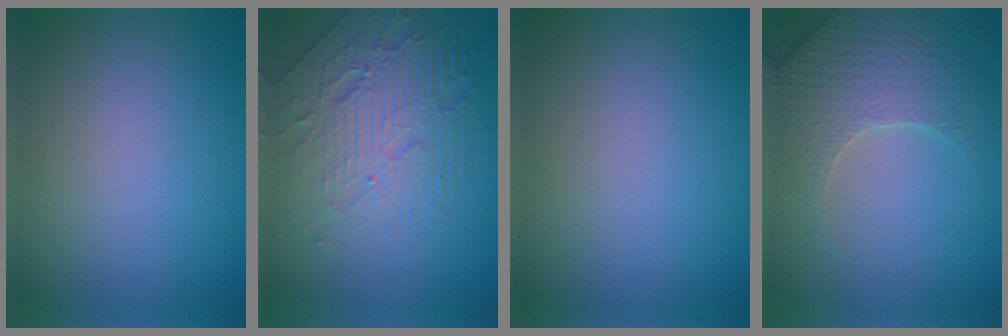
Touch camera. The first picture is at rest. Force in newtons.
{"total": 6.8, "press": 4.9, "slide": 4.7}
{"total": 0.0}
{"total": 4.6, "press": 4.2, "slide": 2.1}